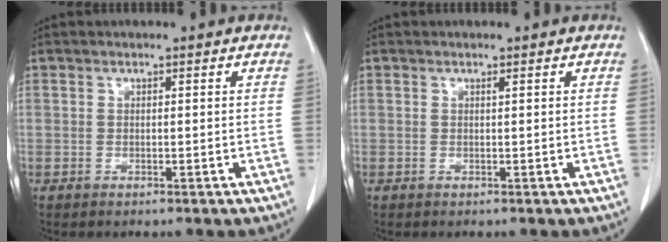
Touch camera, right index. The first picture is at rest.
{"total": 0.0}